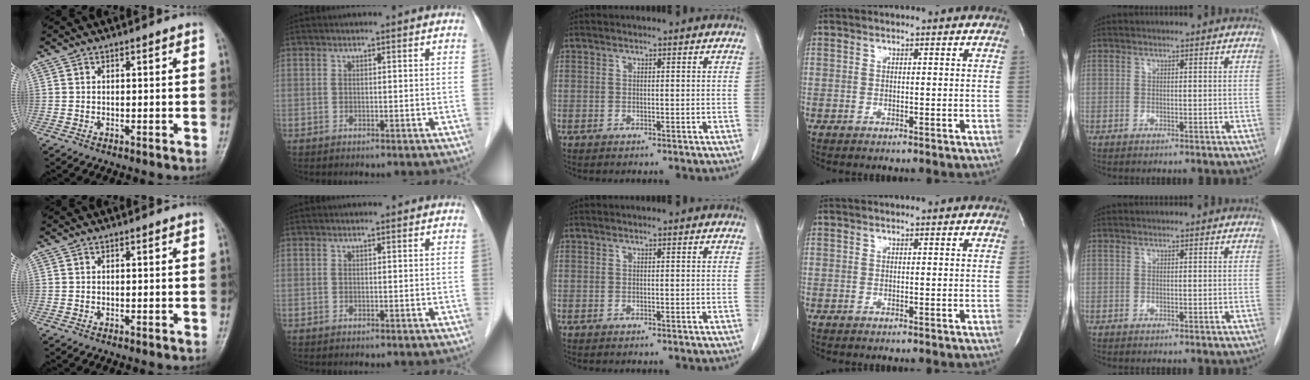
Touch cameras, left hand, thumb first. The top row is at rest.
{}